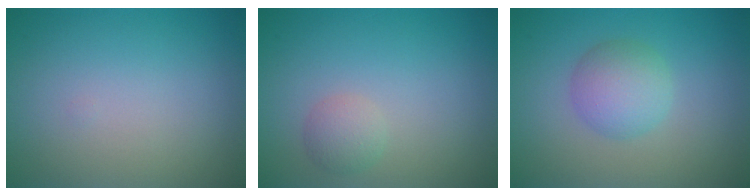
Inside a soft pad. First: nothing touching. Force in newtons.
{"total": 1.6, "press": 1.6, "slide": 0.0}
{"total": 3.4, "press": 3.4, "slide": 0.1}